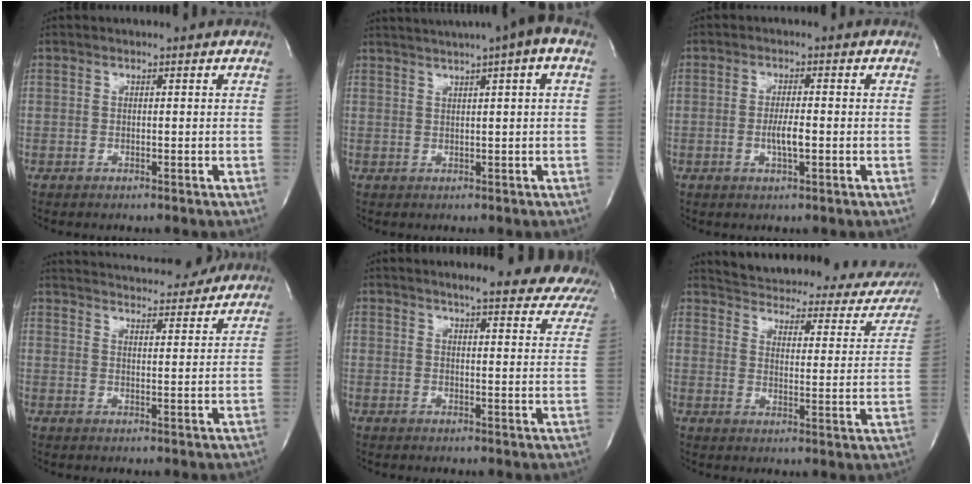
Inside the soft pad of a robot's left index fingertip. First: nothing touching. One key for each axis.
{"total": 9.3, "fx": 5.9, "fy": -0.3, "fz": 7.2, "tx": -0.116, "ty": 0.031, "tz": 0.075}
{"total": 3.1, "fx": -0.8, "fy": 0.4, "fz": 3.0, "tx": -0.060, "ty": -0.005, "tz": -0.014}
{"total": 18.5, "fx": 17.4, "fy": 2.7, "fz": 5.6, "tx": -0.090, "ty": 0.011, "tz": 0.230}
{"total": 19.3, "fx": 18.0, "fy": 3.2, "fz": 6.3, "tx": -0.070, "ty": -0.052, "tz": 0.189}
{"total": 26.5, "fx": 23.8, "fy": 7.2, "fz": 9.0, "tx": -0.133, "ty": -0.059, "tz": 0.274}